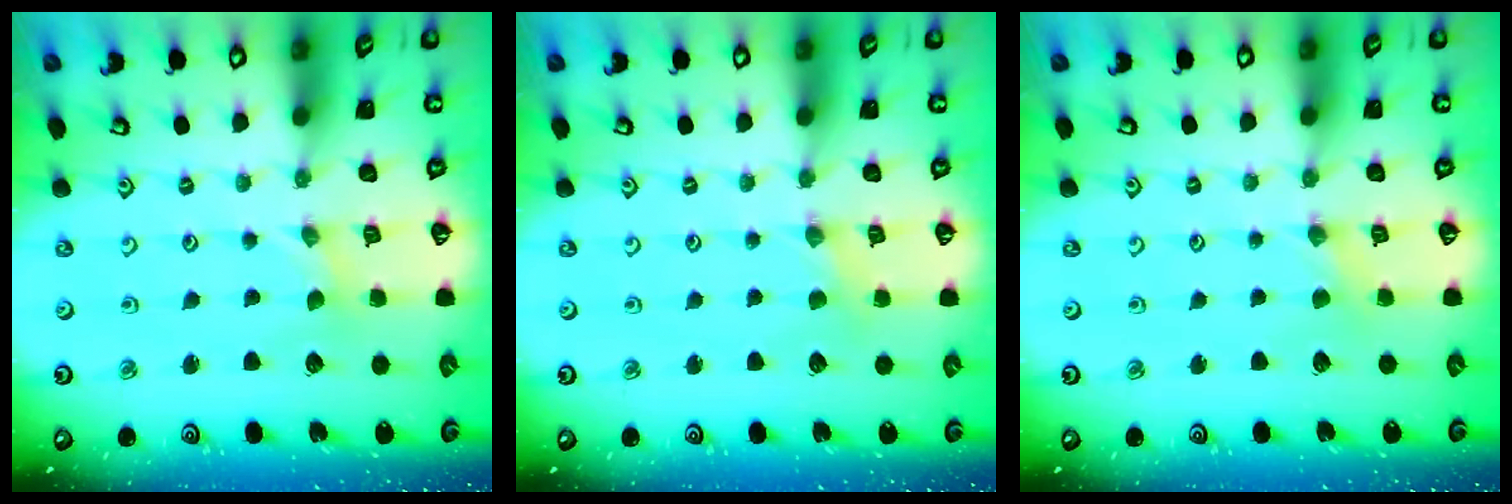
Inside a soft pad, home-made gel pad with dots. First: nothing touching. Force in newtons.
{"total": 2.0, "press": 1.9, "slide": 0.4}
{"total": 1.8, "press": 1.7, "slide": 0.5}